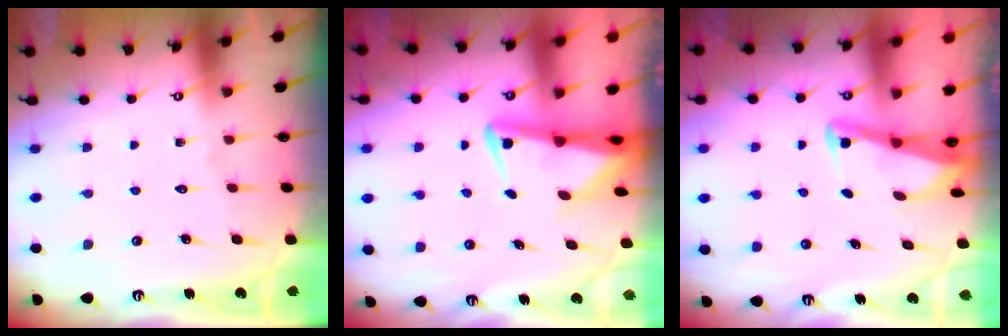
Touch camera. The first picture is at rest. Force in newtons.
{"total": 3.6, "press": 3.5, "slide": 0.8}
{"total": 2.9, "press": 2.9, "slide": 0.3}